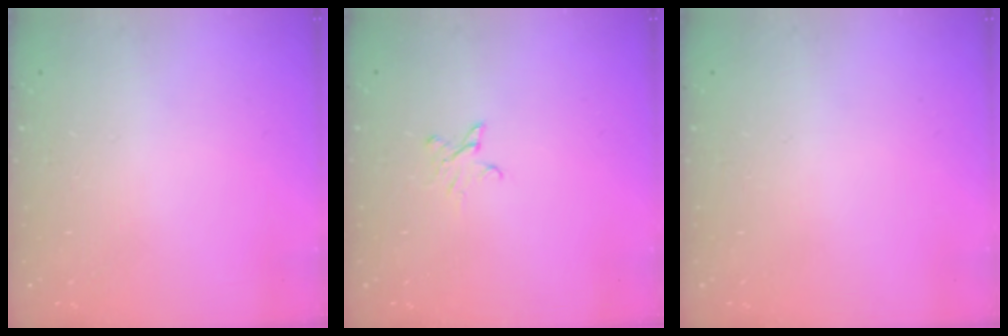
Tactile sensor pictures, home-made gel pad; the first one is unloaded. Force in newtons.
{"total": 2.8, "press": 2.8, "slide": 0.3}
{"total": 0.0}